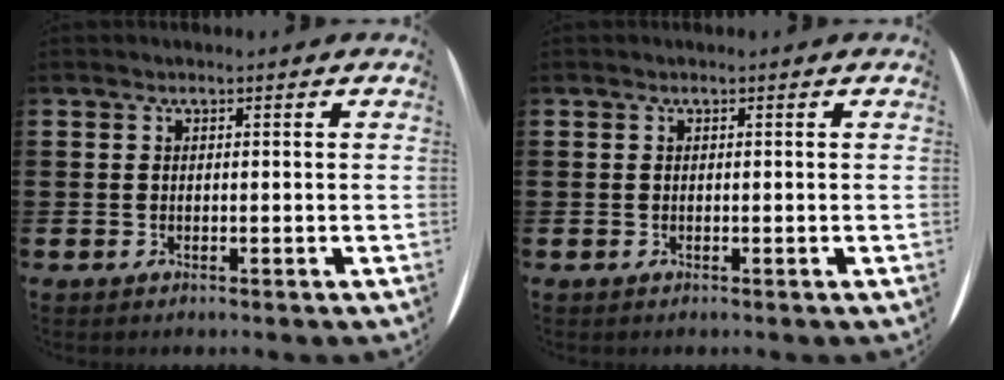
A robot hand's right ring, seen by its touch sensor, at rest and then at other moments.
{"total": 0.0}